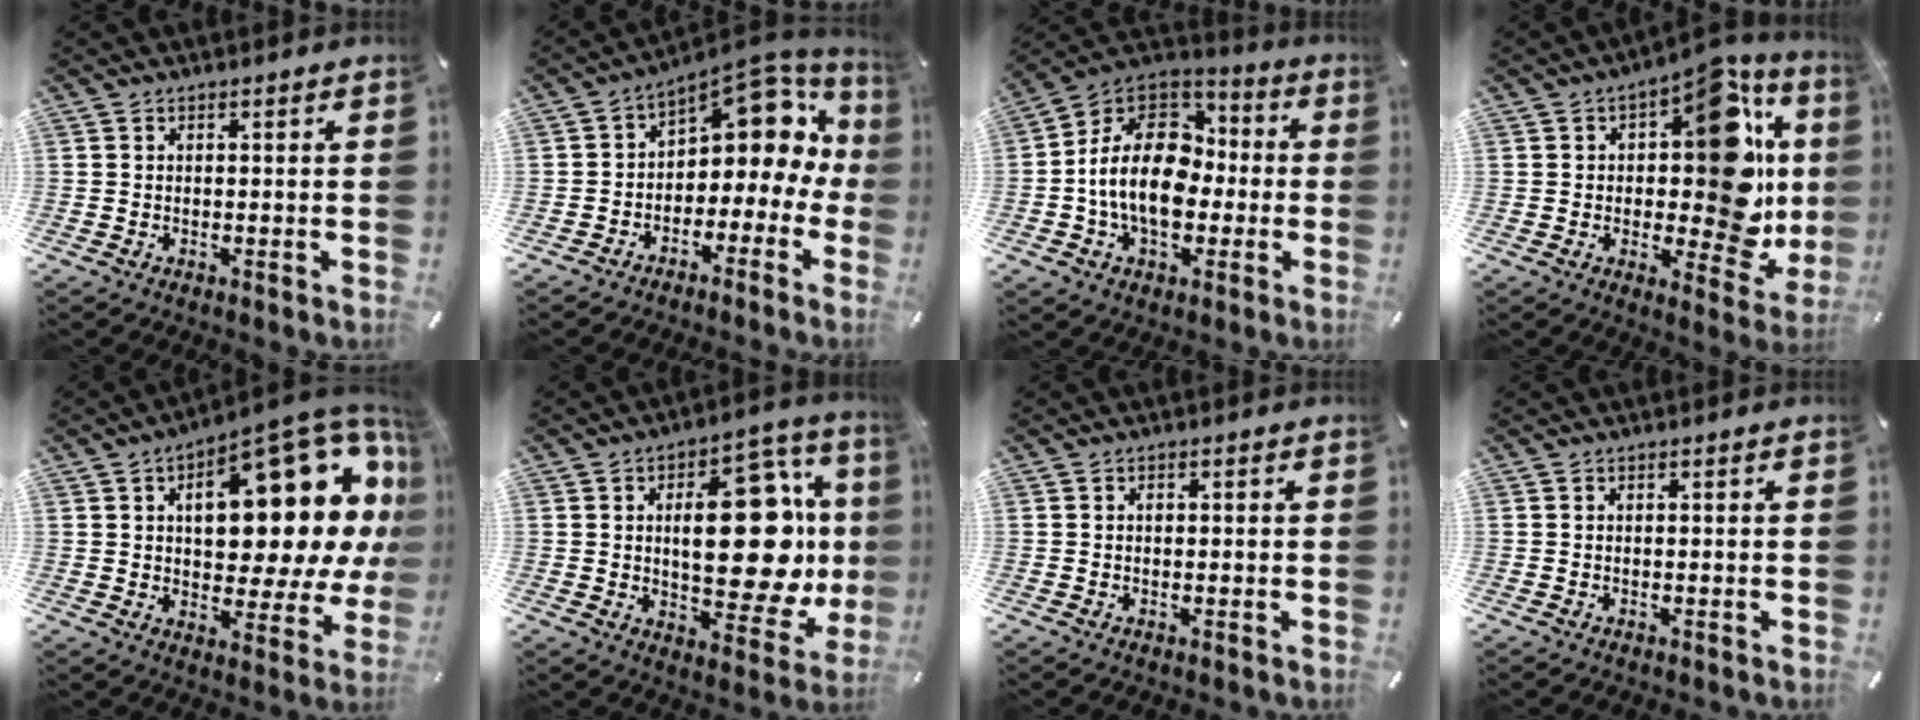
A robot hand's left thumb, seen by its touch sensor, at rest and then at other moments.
{"total": 9.9, "force": [4.8, 6.0, 6.1], "torque": [-0.085, -0.047, 0.079]}
{"total": 18.2, "force": [-2.6, 13.2, 12.3], "torque": [-0.244, 0.017, -0.051]}
{"total": 21.8, "force": [3.7, 11.2, 18.3], "torque": [-0.228, -0.037, 0.059]}
{"total": 24.1, "force": [9.6, 11.1, 19.2], "torque": [-0.241, -0.073, 0.155]}
{"total": 26.6, "force": [2.5, 13.4, 22.8], "torque": [-0.308, -0.018, 0.044]}
{"total": 0.5, "force": [0.1, 0.4, 0.4], "torque": [-0.008, 0.000, 0.000]}
{"total": 0.0}